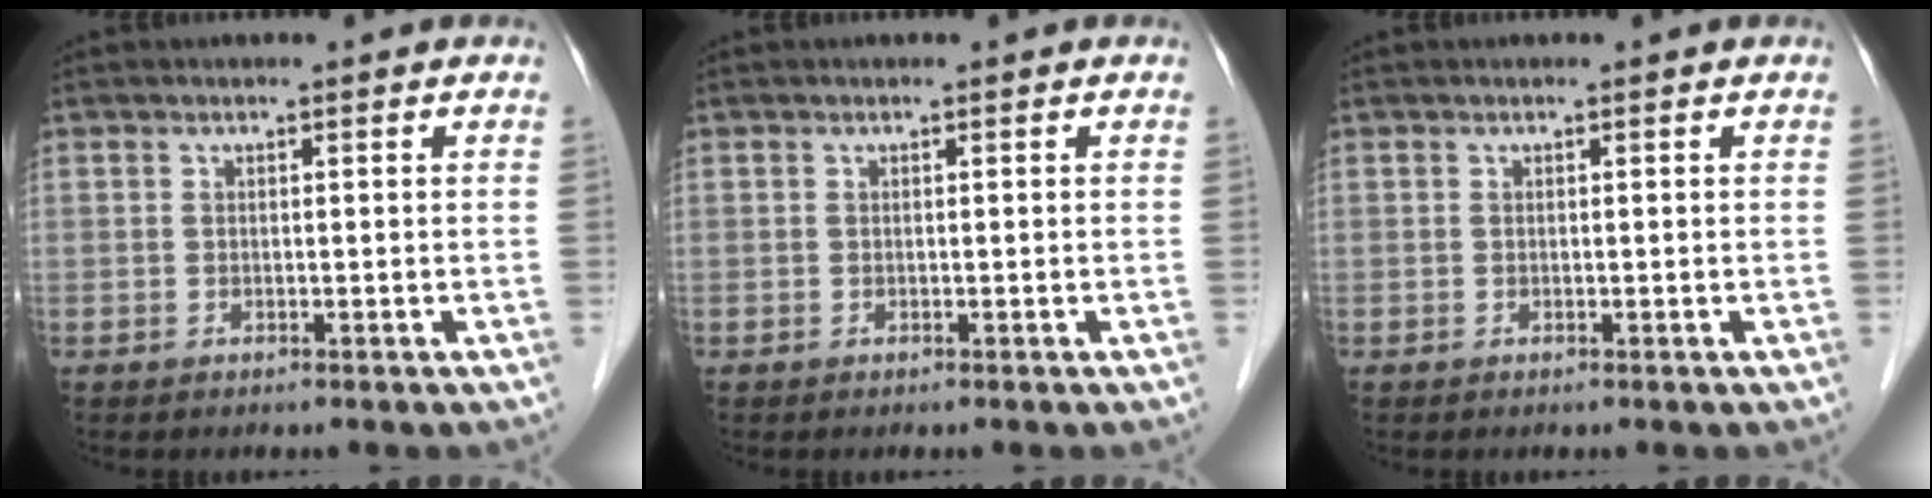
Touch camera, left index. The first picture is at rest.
{"total": 0.0}
{"total": 0.0}